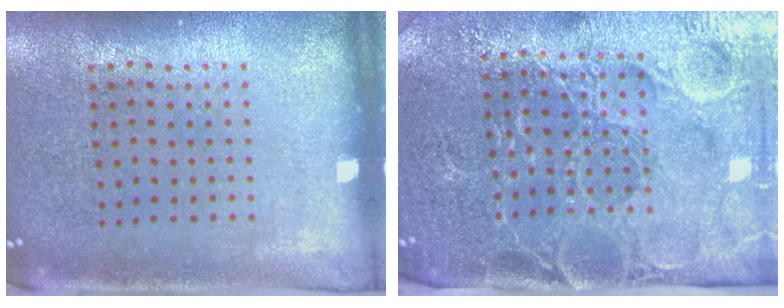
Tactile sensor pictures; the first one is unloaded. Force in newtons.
{"total": 4.9, "press": 4.5, "slide": 1.9}